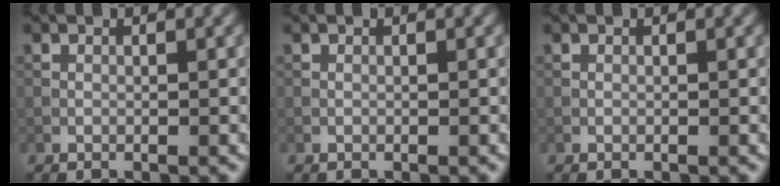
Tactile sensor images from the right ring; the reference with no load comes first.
{"total": 0.0}
{"total": 0.0}